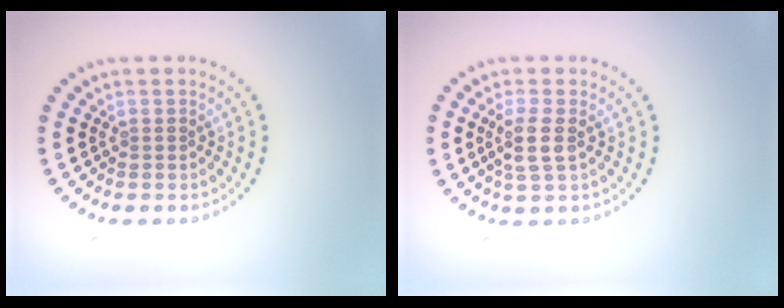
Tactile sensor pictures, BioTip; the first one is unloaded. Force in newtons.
{"total": 2.5, "press": 2.1, "slide": 1.2}